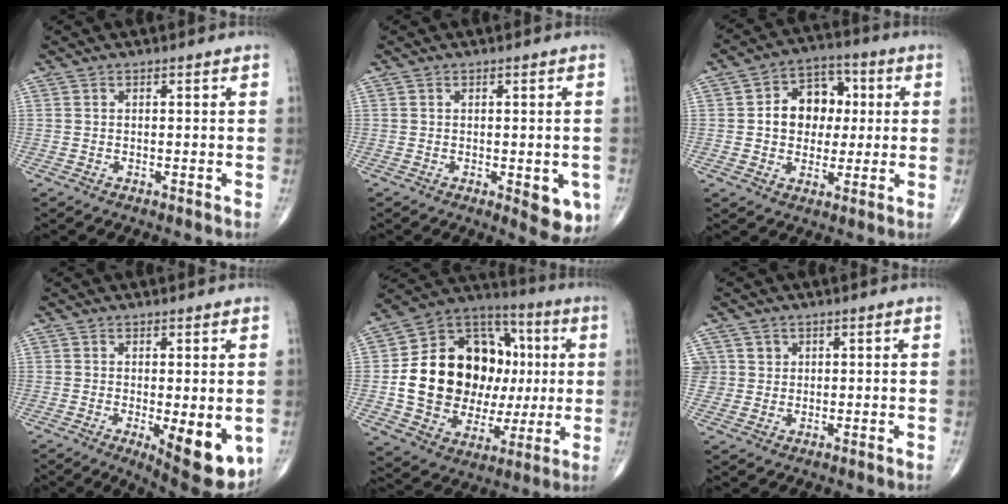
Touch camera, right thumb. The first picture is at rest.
{"total": 6.5, "force": [-1.8, 2.6, 5.7], "torque": [-0.052, -0.010, -0.016]}
{"total": 11.2, "force": [1.1, 8.8, 7.0], "torque": [-0.057, 0.019, 0.012]}
{"total": 10.9, "force": [-2.7, 3.7, 9.9], "torque": [-0.122, -0.023, -0.027]}
{"total": 27.2, "force": [1.5, 19.2, 19.2], "torque": [-0.291, 0.026, 0.040]}
{"total": 3.2, "force": [1.2, 3.0, -0.1], "torque": [0.029, -0.003, 0.016]}